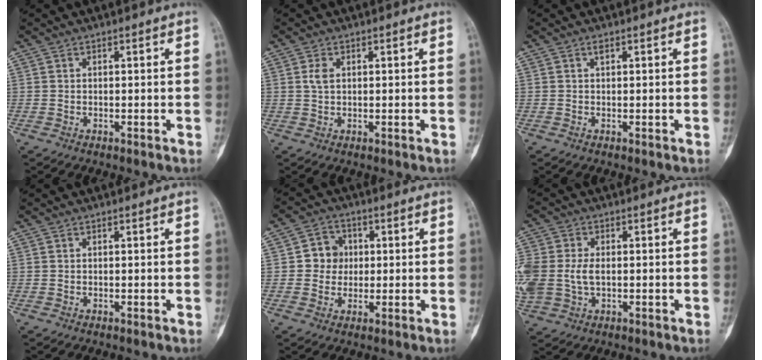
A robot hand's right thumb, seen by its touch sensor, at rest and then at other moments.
{"total": 2.0, "force": [0.5, 1.2, 1.5], "torque": [-0.030, 0.003, 0.011]}
{"total": 0.7, "force": [0.5, 0.3, 0.4], "torque": [-0.003, 0.001, 0.006]}
{"total": 0.0}
{"total": 5.7, "force": [0.5, 5.3, 2.1], "torque": [0.003, 0.009, 0.001]}
{"total": 13.8, "force": [-0.2, 9.9, 9.7], "torque": [-0.271, 0.005, 0.010]}